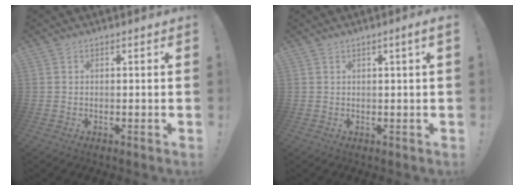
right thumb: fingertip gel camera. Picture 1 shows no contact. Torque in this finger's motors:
{"motor_torque": [0.17, 0.08, 0.01, -0.08, 0.04]}